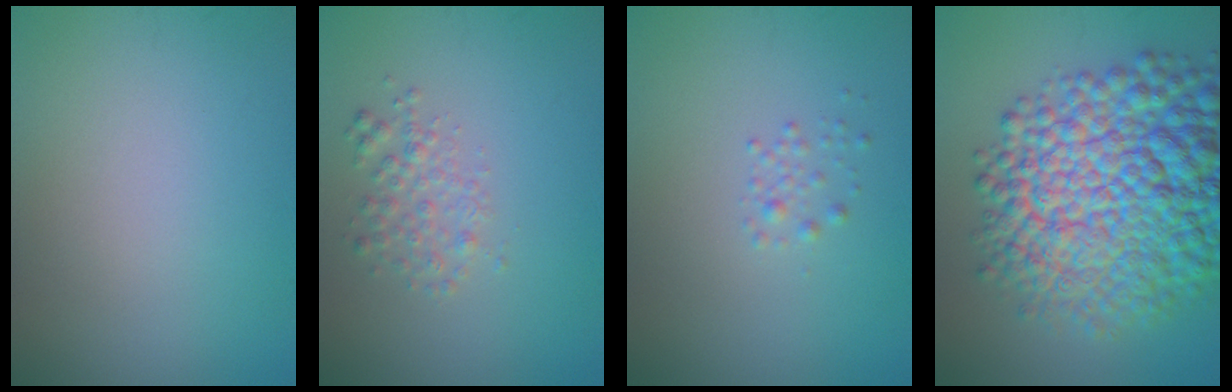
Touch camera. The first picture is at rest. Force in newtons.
{"total": 2.0, "press": 2.0, "slide": 0.1}
{"total": 0.9, "press": 0.9, "slide": 0.0}
{"total": 14.3, "press": 14.3, "slide": 0.5}